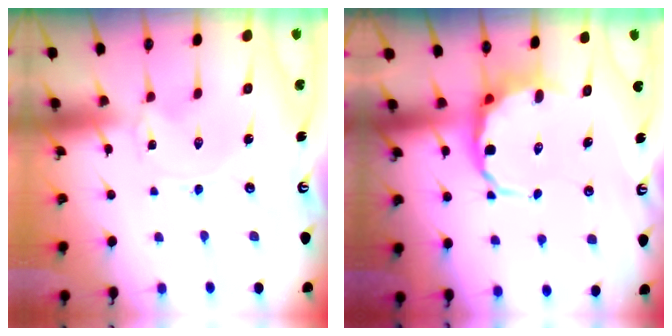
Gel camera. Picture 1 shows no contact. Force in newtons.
{"total": 7.7, "press": 7.4, "slide": 1.9}